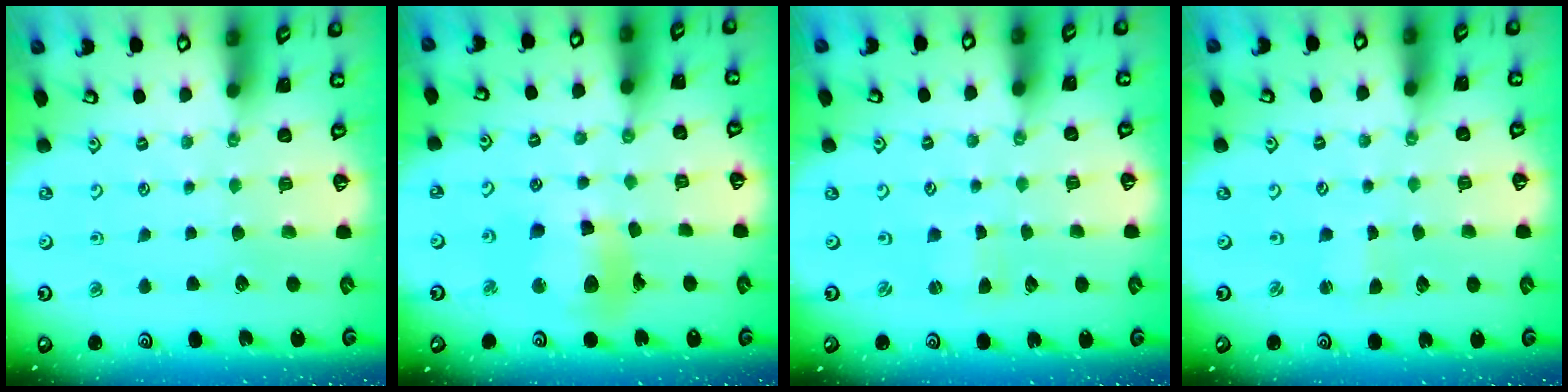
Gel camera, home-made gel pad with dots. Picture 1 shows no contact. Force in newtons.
{"total": 13.1, "press": 13.0, "slide": 1.7}
{"total": 1.0, "press": 1.0, "slide": 0.3}
{"total": 1.5, "press": 1.4, "slide": 0.3}